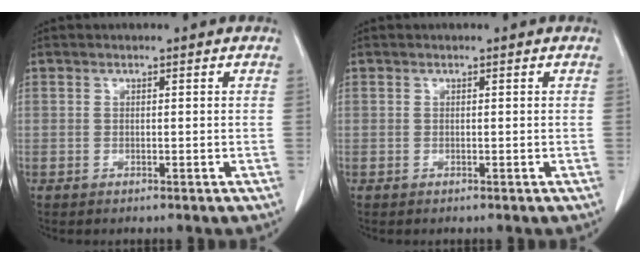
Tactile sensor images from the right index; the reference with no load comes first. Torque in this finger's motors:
{"motor_torque": [0.00, 0.00, 0.00, 0.00]}